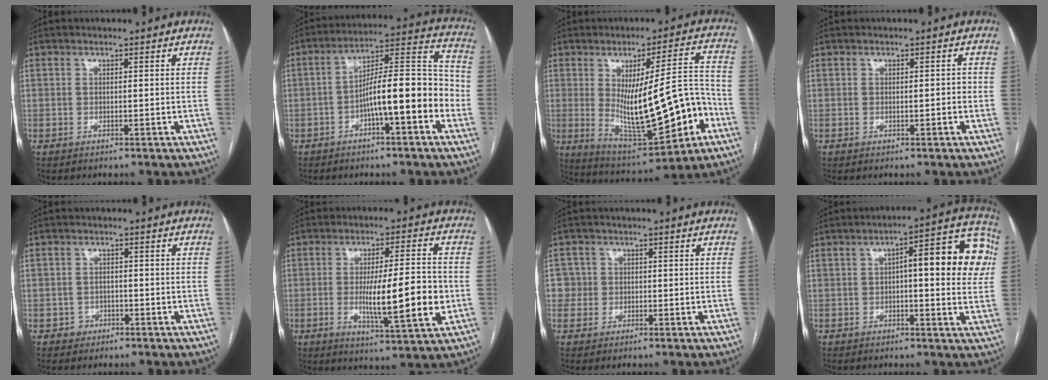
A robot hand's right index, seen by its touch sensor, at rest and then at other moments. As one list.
[{"total": 13.2, "force": [-3.8, 2.3, 12.5], "torque": [-0.195, 0.034, -0.057]}, {"total": 18.8, "force": [-3.9, 4.1, 17.9], "torque": [-0.283, 0.001, -0.035]}, {"total": 1.5, "force": [-0.2, 0.5, 1.4], "torque": [-0.021, 0.002, 0.001]}, {"total": 2.2, "force": [-0.9, 2.0, 0.0], "torque": [0.011, 0.011, -0.014]}, {"total": 12.5, "force": [-2.0, 1.4, 12.3], "torque": [-0.199, -0.011, -0.031]}, {"total": 3.2, "force": [0.2, 3.2, -0.2], "torque": [0.023, 0.014, 0.003]}, {"total": 14.0, "force": [2.3, 3.6, 13.4], "torque": [-0.159, 0.038, 0.021]}]